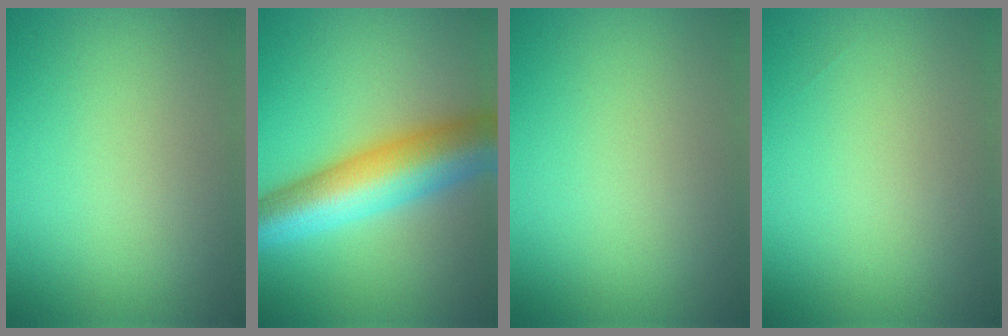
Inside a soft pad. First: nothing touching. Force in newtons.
{"total": 10.3, "press": 10.3, "slide": 0.2}
{"total": 0.0}
{"total": 0.0}